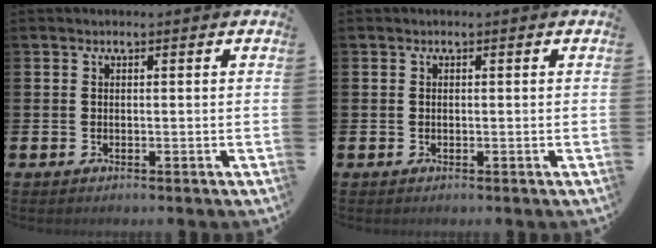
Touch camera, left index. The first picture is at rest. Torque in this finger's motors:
{"motor_torque": [-0.08, -0.07, 0.01, -0.01]}